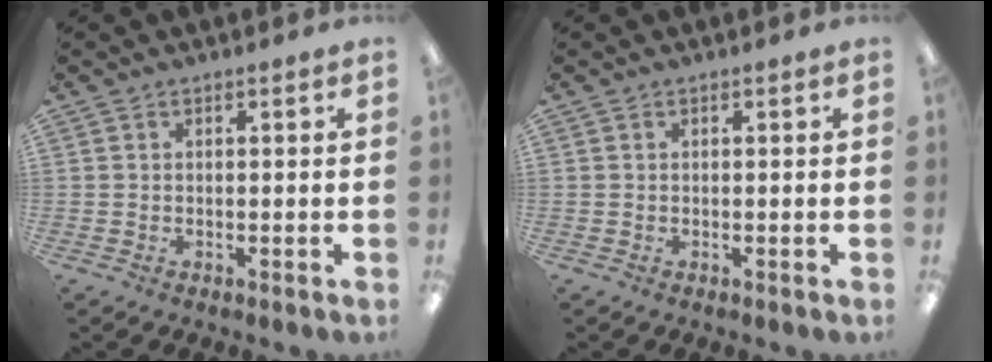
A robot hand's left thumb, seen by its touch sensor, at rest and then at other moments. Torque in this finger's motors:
{"motor_torque": [-0.06, 0.06, 0.00, 0.00, 0.00]}